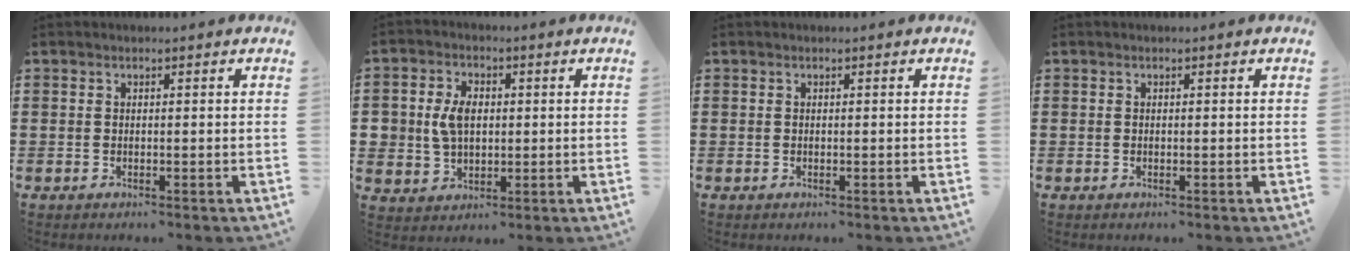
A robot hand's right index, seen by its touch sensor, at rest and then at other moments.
{"total": 5.2, "force": [0.4, 3.9, 3.3], "torque": [-0.082, 0.011, 0.003]}
{"total": 0.0}
{"total": 0.0}